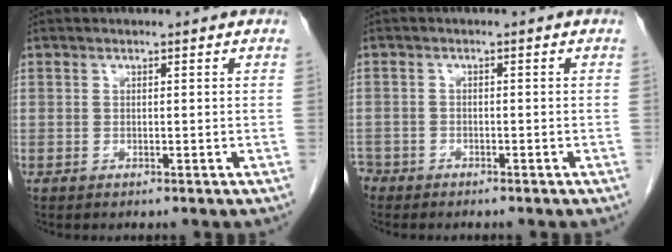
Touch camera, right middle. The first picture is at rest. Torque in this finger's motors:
{"motor_torque": [1.10, -1.04, 0.08, -0.06]}